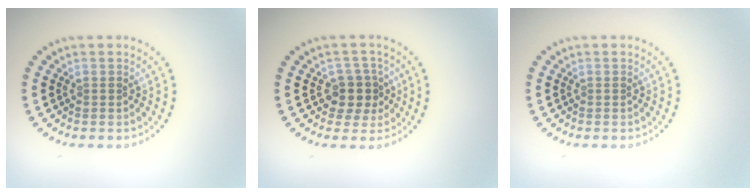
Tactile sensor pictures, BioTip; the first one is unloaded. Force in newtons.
{"total": 2.7, "press": 2.3, "slide": 1.4}
{"total": 0.0}